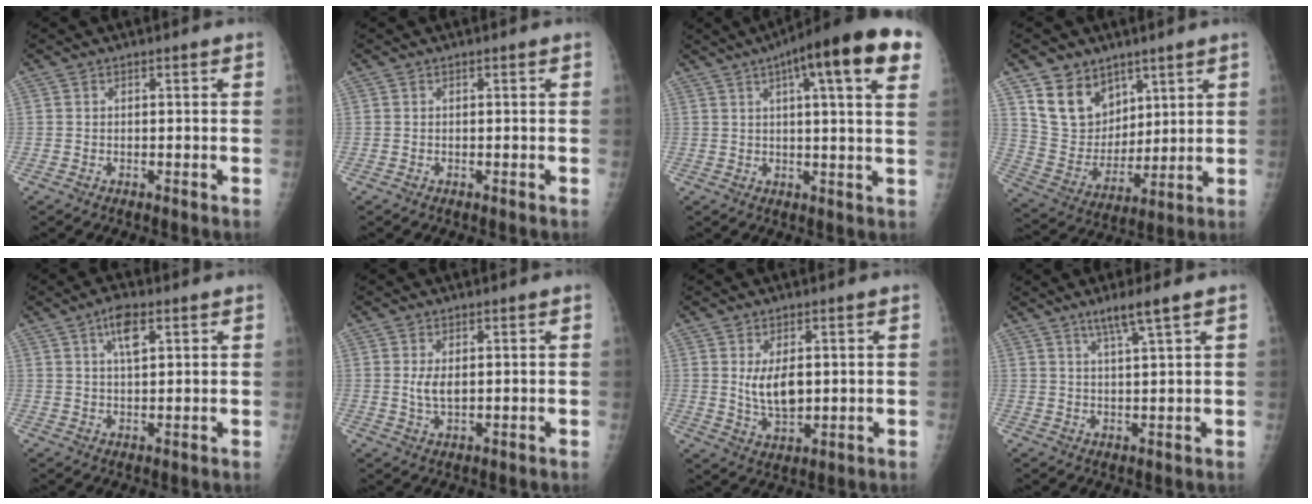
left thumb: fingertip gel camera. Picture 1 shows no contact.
{"total": 0.0}
{"total": 19.3, "force": [9.0, 3.9, 16.6], "torque": [-0.230, 0.008, 0.114]}
{"total": 13.3, "force": [7.8, 9.6, 4.7], "torque": [-0.042, -0.052, 0.159]}
{"total": 5.2, "force": [2.5, 2.1, 4.0], "torque": [-0.066, -0.005, 0.043]}
{"total": 3.0, "force": [0.6, 1.6, 2.5], "torque": [-0.045, -0.009, 0.016]}
{"total": 6.7, "force": [1.2, 3.7, 5.5], "torque": [-0.084, -0.016, 0.031]}
{"total": 5.0, "force": [3.3, -0.3, 3.8], "torque": [-0.072, -0.016, 0.063]}